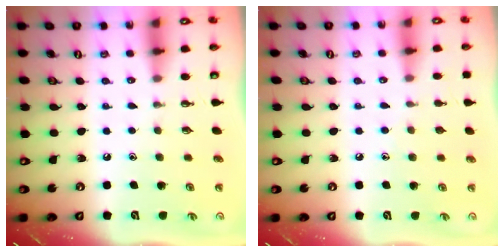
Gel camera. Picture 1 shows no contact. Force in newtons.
{"total": 4.9, "press": 4.9, "slide": 0.6}